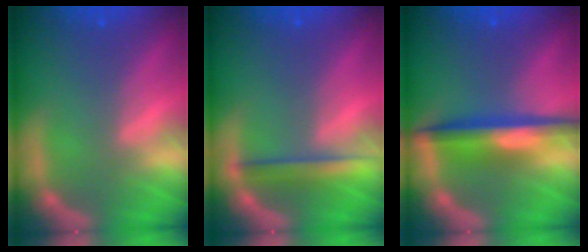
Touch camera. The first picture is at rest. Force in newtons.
{"total": 2.9}
{"total": 5.5}